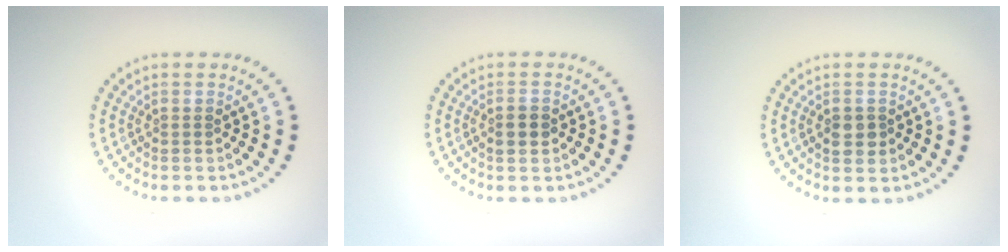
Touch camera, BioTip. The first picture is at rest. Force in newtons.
{"total": 1.6, "press": 1.6, "slide": 0.2}
{"total": 1.7, "press": 1.6, "slide": 0.5}